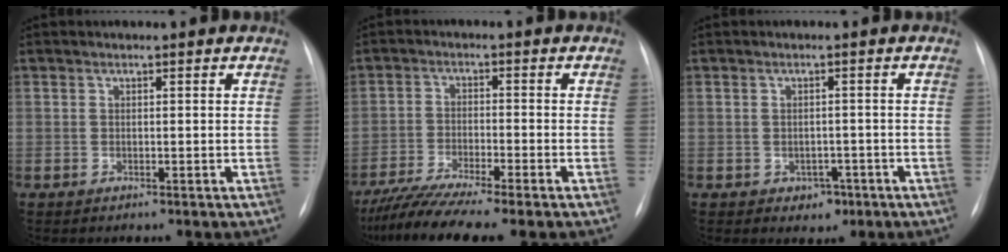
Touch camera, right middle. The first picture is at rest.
{"total": 9.7, "force": [-8.0, -0.3, 5.4], "torque": [-0.094, -0.023, -0.134]}
{"total": 2.8, "force": [-1.4, 2.1, 1.1], "torque": [-0.009, 0.008, -0.010]}